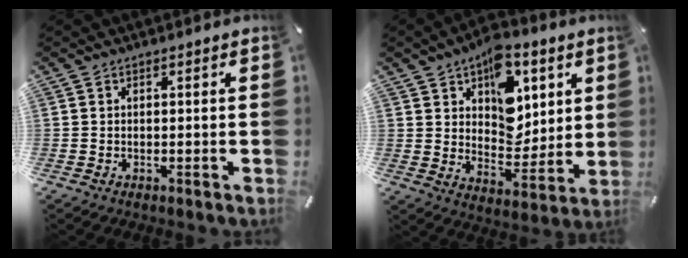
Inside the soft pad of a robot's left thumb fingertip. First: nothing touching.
{"total": 13.9, "force": [6.8, 9.3, 7.7], "torque": [-0.106, -0.044, 0.124]}